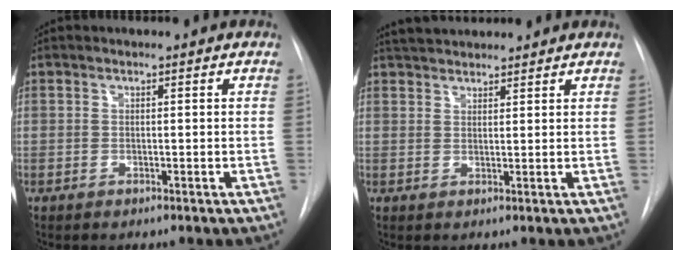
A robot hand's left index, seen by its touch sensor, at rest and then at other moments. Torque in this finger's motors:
{"motor_torque": [-0.16, -0.61, 0.15, 0.04]}